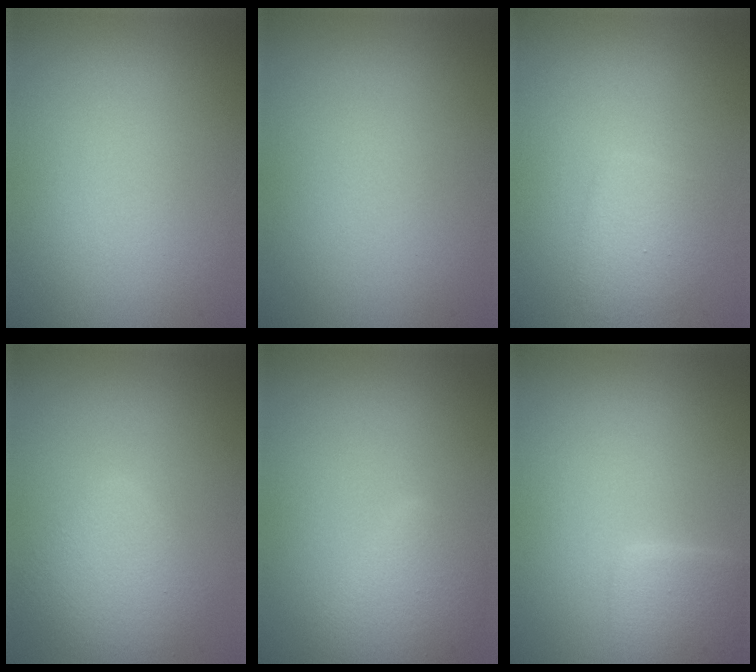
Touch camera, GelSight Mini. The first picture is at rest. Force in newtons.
{"total": 0.0}
{"total": 2.2, "press": 2.2, "slide": 0.1}
{"total": 3.7, "press": 3.7, "slide": 0.1}
{"total": 3.4, "press": 3.4, "slide": 0.1}
{"total": 3.6, "press": 3.6, "slide": 0.2}